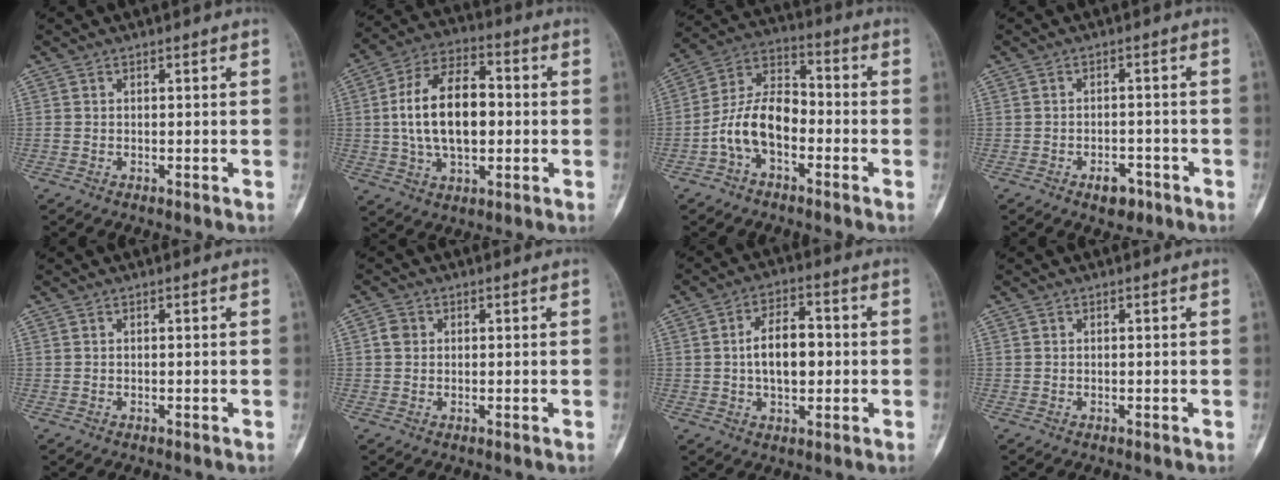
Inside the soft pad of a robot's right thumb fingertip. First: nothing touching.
{"total": 16.5, "force": [0.3, 9.5, 13.5], "torque": [-0.229, 0.024, 0.002]}
{"total": 11.7, "force": [-3.7, 6.9, 8.7], "torque": [-0.150, 0.047, -0.079]}
{"total": 3.9, "force": [-2.3, 2.3, 2.1], "torque": [-0.013, 0.015, -0.031]}
{"total": 0.0}
{"total": 2.3, "force": [0.4, 2.0, 1.0], "torque": [-0.005, 0.004, 0.003]}
{"total": 9.5, "force": [0.1, 5.5, 7.8], "torque": [-0.112, 0.015, 0.000]}
{"total": 0.0}